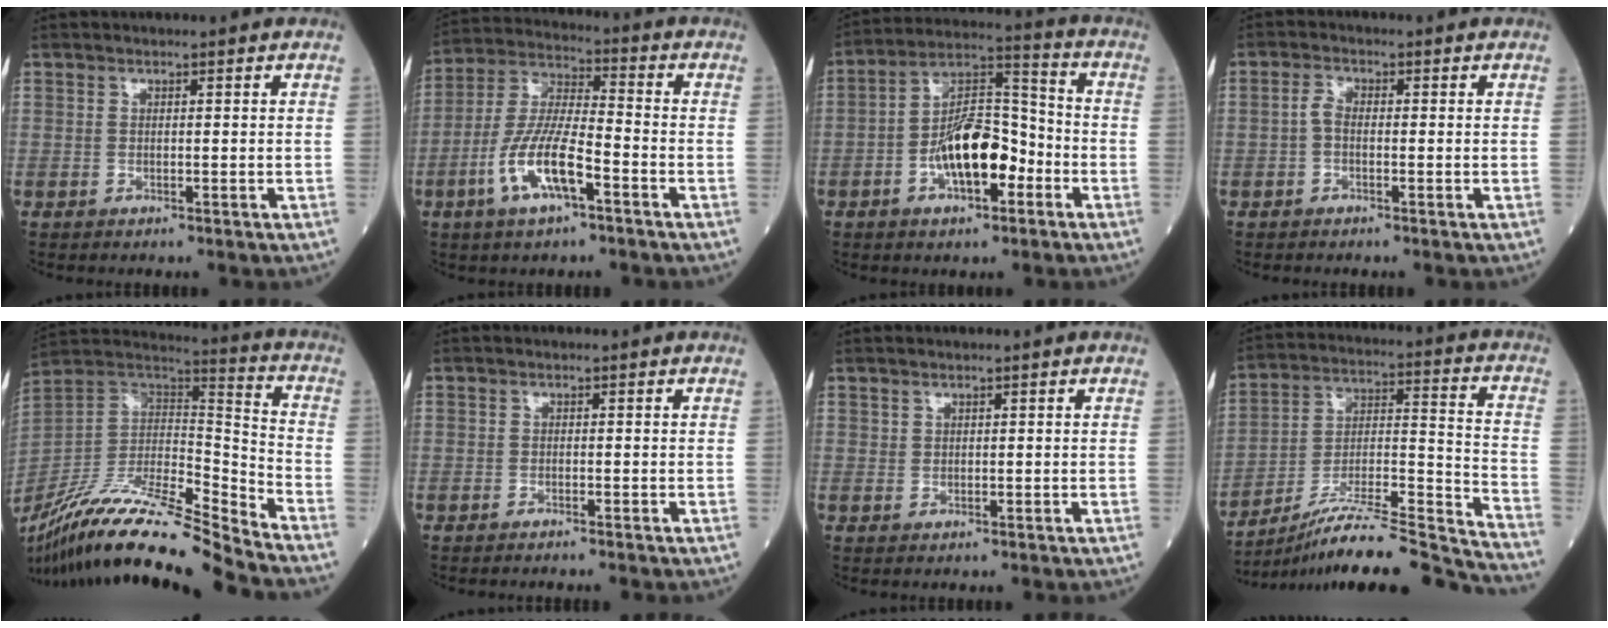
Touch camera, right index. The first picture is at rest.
{"total": 11.3, "force": [-4.7, 2.8, 9.9], "torque": [-0.206, 0.001, -0.089]}
{"total": 11.8, "force": [-3.9, 4.6, 10.2], "torque": [-0.188, 0.023, -0.069]}
{"total": 1.9, "force": [-0.4, 1.0, 1.6], "torque": [-0.030, 0.004, -0.010]}
{"total": 22.7, "force": [-19.5, 0.5, 11.7], "torque": [-0.253, -0.005, -0.356]}
{"total": 1.6, "force": [-1.5, -0.2, 0.5], "torque": [-0.008, 0.001, -0.021]}
{"total": 0.0}
{"total": 23.6, "force": [-21.7, -0.8, 9.2], "torque": [-0.128, -0.002, -0.346]}